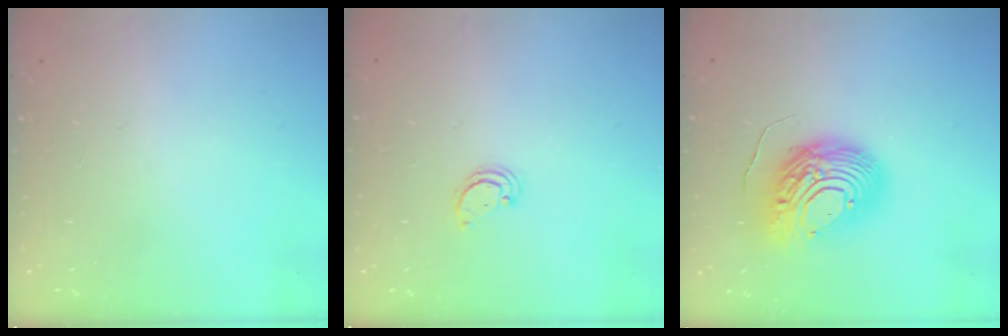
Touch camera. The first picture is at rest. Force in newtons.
{"total": 2.2, "press": 2.2, "slide": 0.1}
{"total": 13.5, "press": 13.4, "slide": 1.7}